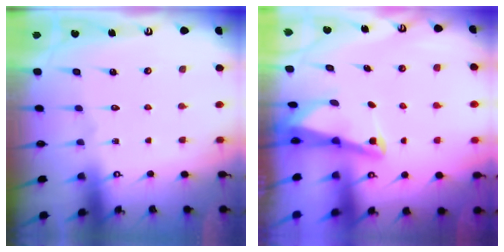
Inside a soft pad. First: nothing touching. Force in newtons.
{"total": 2.7, "press": 2.6, "slide": 0.6}